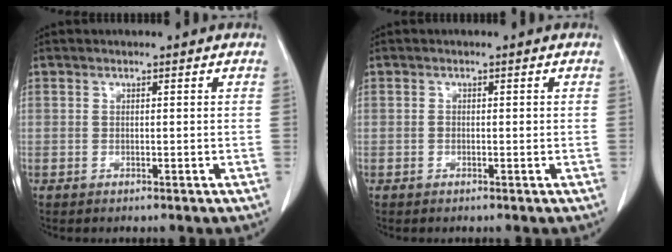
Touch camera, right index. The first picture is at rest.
{"total": 0.7, "force": [-0.1, 0.4, 0.6], "torque": [-0.010, 0.001, -0.001]}